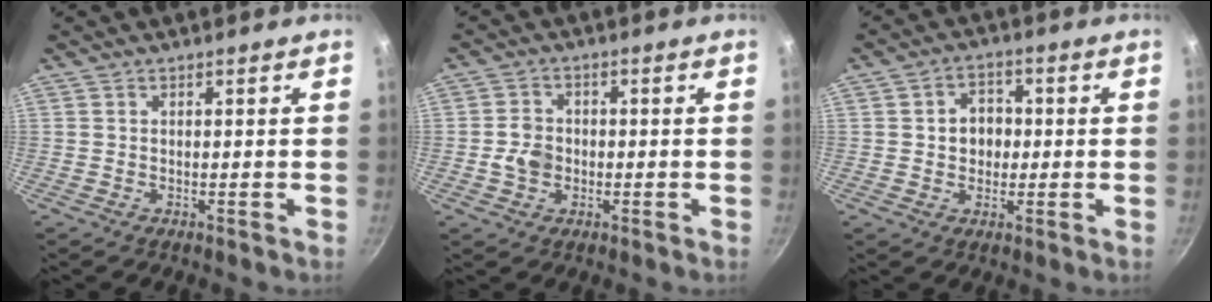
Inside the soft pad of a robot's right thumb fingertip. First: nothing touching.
{"total": 4.7, "force": [-0.9, 3.9, 2.5], "torque": [-0.028, 0.012, -0.021]}
{"total": 6.1, "force": [0.2, 5.1, 3.4], "torque": [-0.022, 0.009, -0.001]}